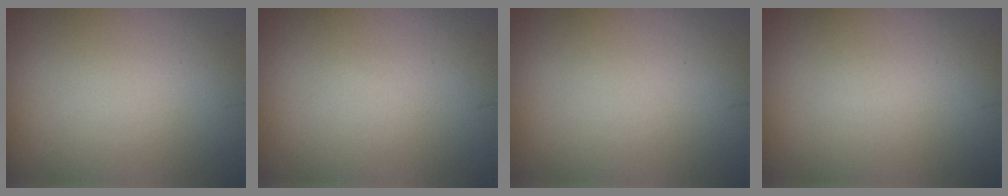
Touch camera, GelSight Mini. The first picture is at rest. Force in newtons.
{"total": 0.0}
{"total": 0.0}
{"total": 0.0}